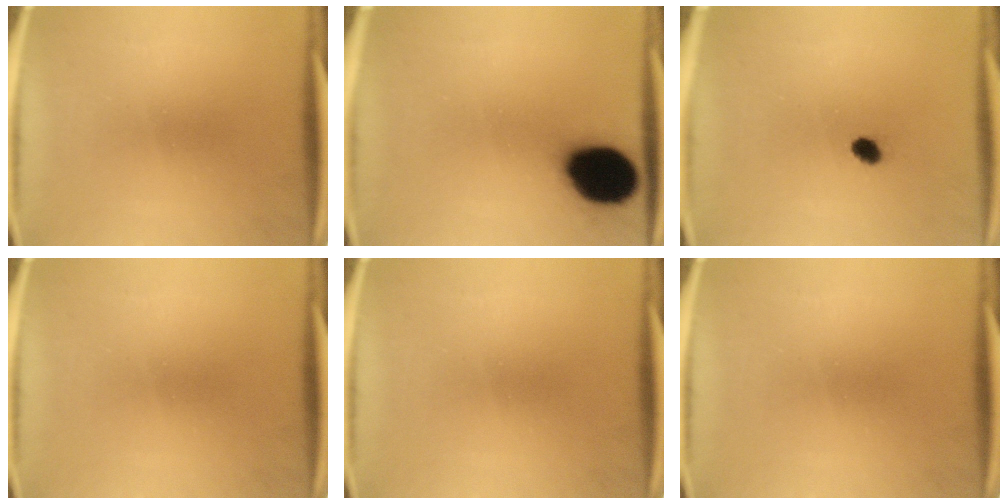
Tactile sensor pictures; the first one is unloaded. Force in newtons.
{"total": 18.6}
{"total": 1.7}
{"total": 0.0}
{"total": 0.0}
{"total": 0.0}